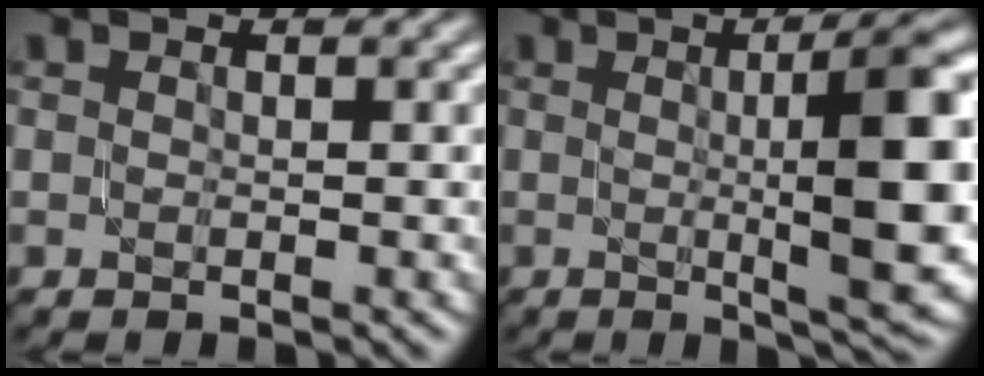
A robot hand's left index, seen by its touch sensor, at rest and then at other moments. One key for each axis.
{"total": 12.8, "fx": 0.8, "fy": 3.1, "fz": 12.4, "tx": -0.133, "ty": 0.003, "tz": 0.014}